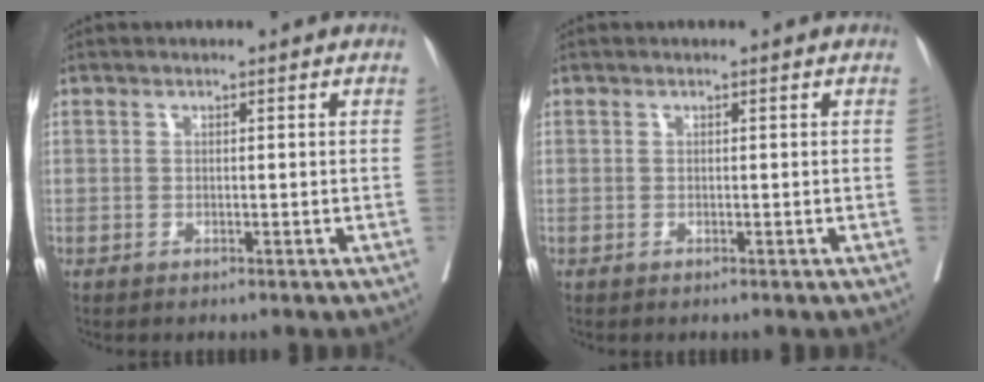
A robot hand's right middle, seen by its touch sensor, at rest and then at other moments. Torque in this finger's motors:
{"motor_torque": [0.00, 0.00, -0.03, -0.09]}